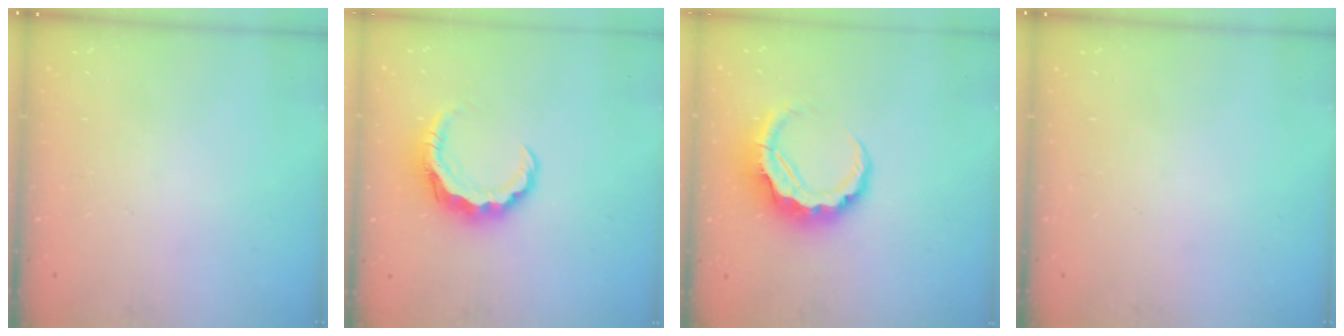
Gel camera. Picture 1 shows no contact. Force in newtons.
{"total": 7.8, "press": 7.7, "slide": 1.0}
{"total": 9.1, "press": 9.0, "slide": 1.5}
{"total": 0.0}